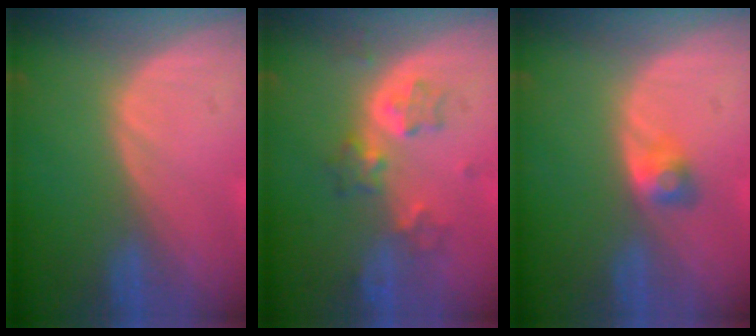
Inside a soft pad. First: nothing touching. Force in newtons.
{"total": 5.3, "press": 5.2, "slide": 1.2}
{"total": 2.7, "press": 2.4, "slide": 1.1}